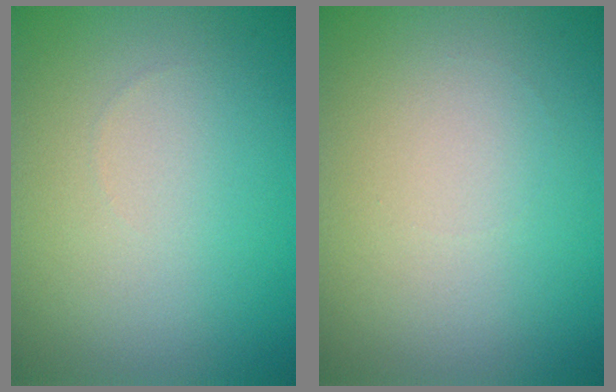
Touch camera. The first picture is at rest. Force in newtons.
{"total": 0.0}